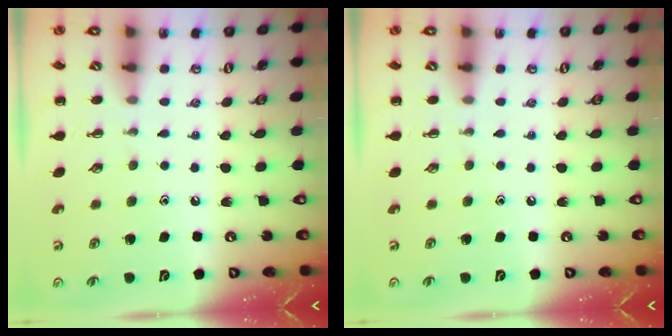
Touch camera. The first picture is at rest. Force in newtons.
{"total": 0.0}